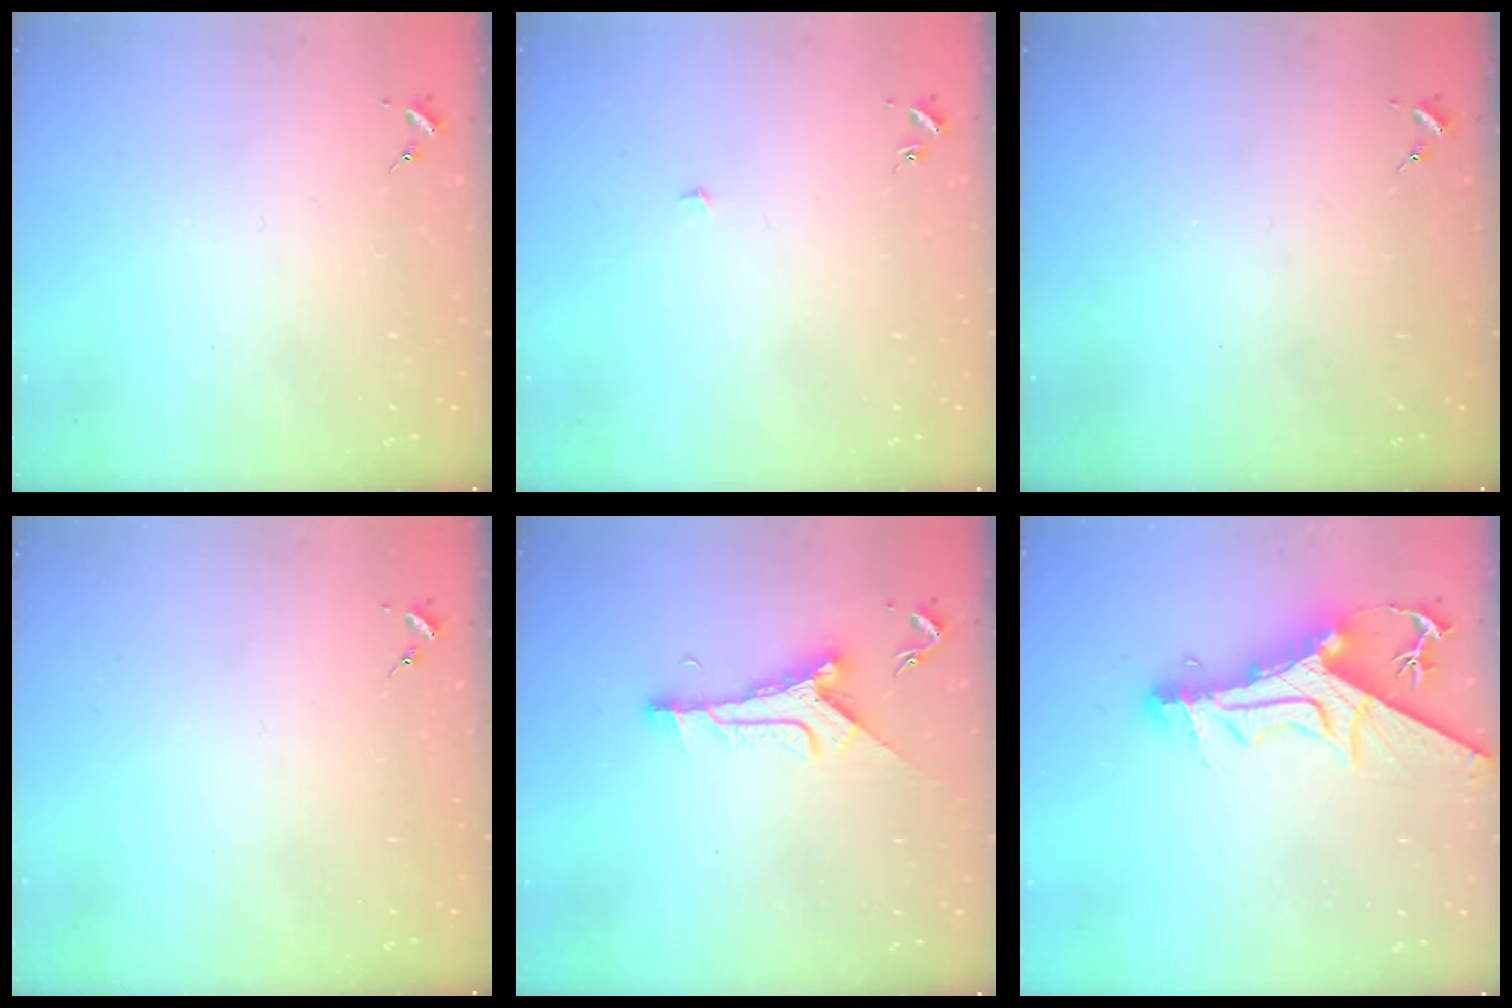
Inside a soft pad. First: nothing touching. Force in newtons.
{"total": 2.1, "press": 2.1, "slide": 0.1}
{"total": 0.0}
{"total": 0.0}
{"total": 9.6, "press": 9.6, "slide": 0.4}
{"total": 17.4, "press": 17.3, "slide": 1.7}